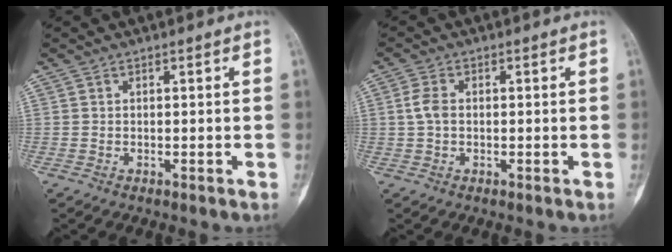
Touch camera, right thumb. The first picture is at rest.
{"total": 3.1, "force": [0.2, 2.0, 2.4], "torque": [-0.053, 0.008, -0.001]}